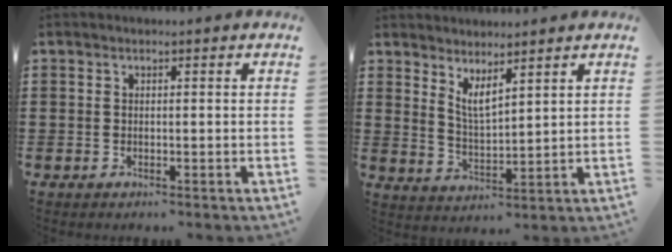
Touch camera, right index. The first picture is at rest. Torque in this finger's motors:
{"motor_torque": [-0.09, 0.38, 0.05, 0.01]}